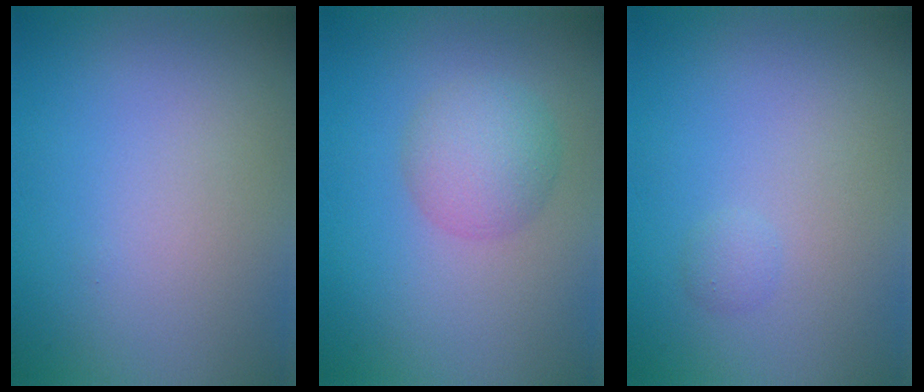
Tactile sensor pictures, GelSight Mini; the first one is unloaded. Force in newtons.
{"total": 3.8, "press": 3.8, "slide": 0.2}
{"total": 0.8, "press": 0.8, "slide": 0.0}